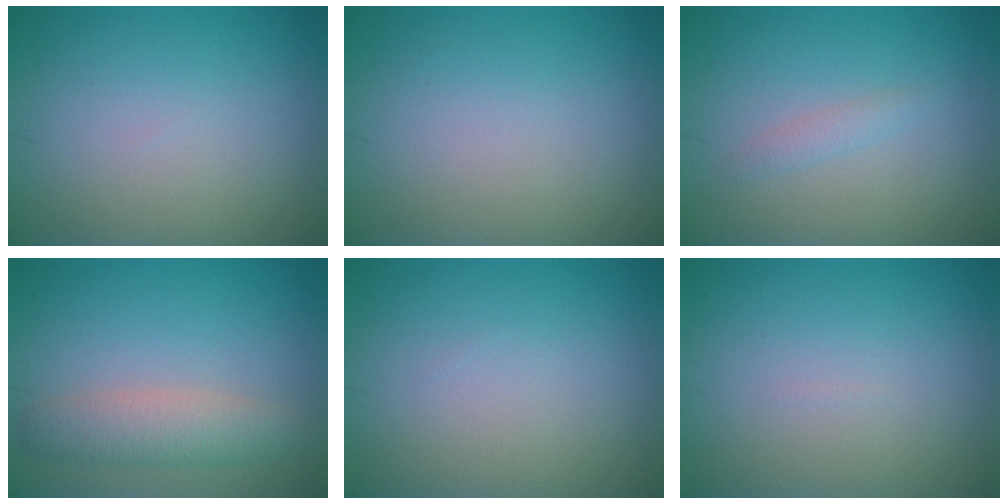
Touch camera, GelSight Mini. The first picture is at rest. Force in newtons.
{"total": 0.0}
{"total": 1.0, "press": 1.0, "slide": 0.0}
{"total": 3.6, "press": 3.6, "slide": 0.3}
{"total": 0.0}
{"total": 0.0}